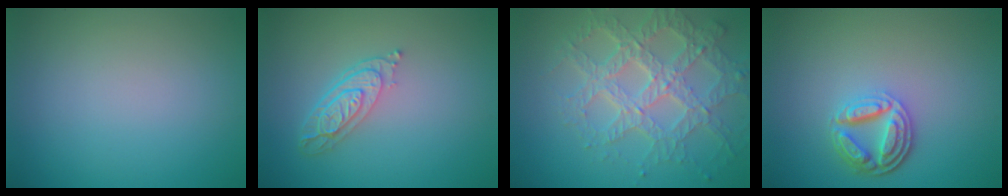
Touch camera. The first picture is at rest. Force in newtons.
{"total": 3.8, "press": 2.9, "slide": 2.4}
{"total": 7.4, "press": 5.3, "slide": 5.1}
{"total": 4.1, "press": 3.2, "slide": 2.6}